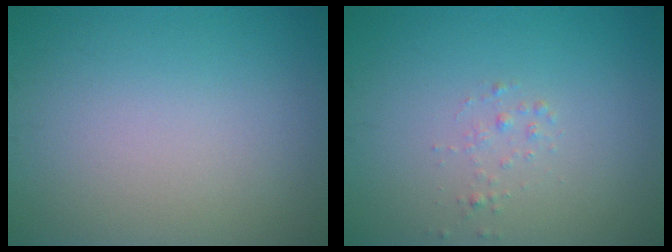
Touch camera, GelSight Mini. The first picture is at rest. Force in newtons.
{"total": 0.8, "press": 0.8, "slide": 0.0}